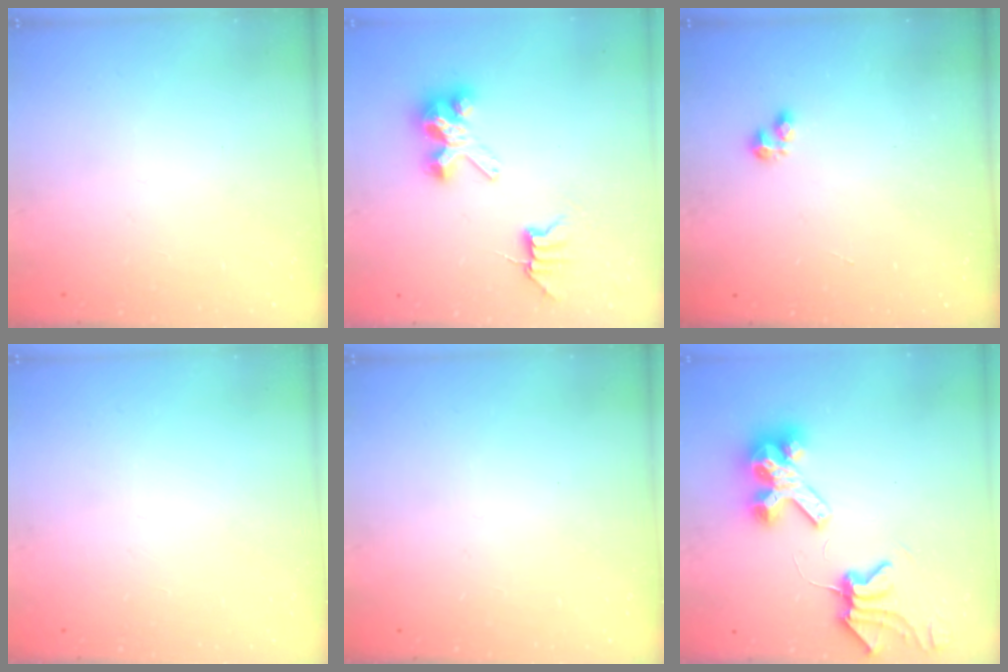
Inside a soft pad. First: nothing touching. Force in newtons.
{"total": 7.2, "press": 7.1, "slide": 0.6}
{"total": 3.4, "press": 3.3, "slide": 0.5}
{"total": 0.0}
{"total": 0.0}
{"total": 8.9, "press": 8.8, "slide": 1.1}